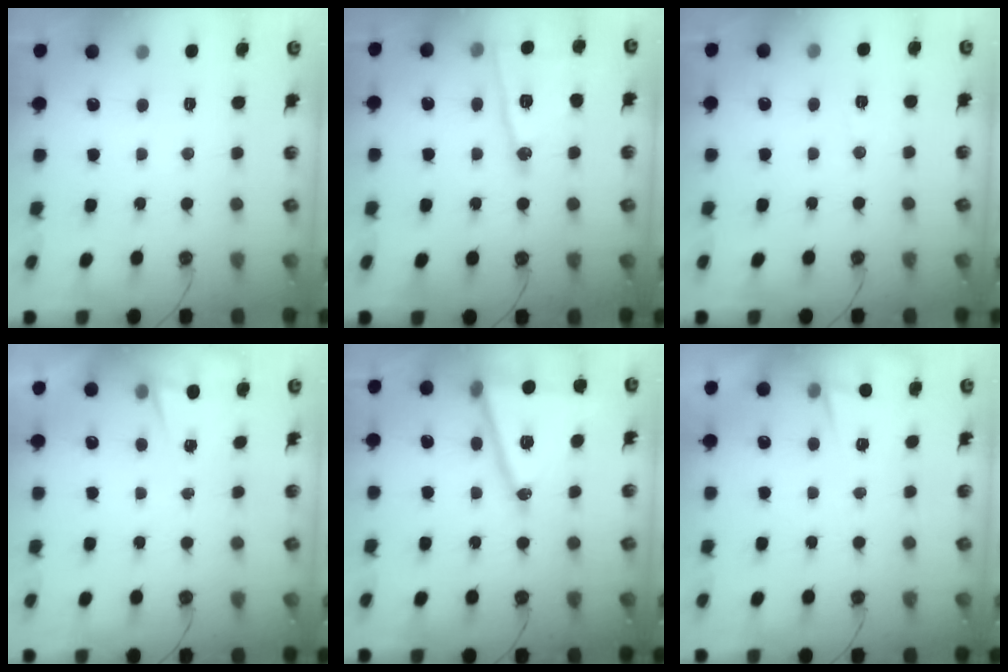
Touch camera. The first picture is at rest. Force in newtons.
{"total": 14.0, "press": 14.0, "slide": 0.8}
{"total": 4.8, "press": 4.5, "slide": 1.7}
{"total": 1.3, "press": 0.7, "slide": 1.1}
{"total": 16.6, "press": 16.1, "slide": 3.8}
{"total": 2.6, "press": 1.9, "slide": 1.8}